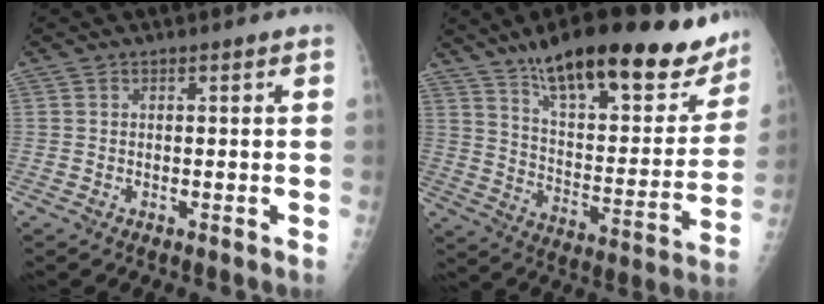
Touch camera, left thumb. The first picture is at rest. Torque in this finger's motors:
{"motor_torque": [0.73, 0.56, 1.42, -1.35, 0.15]}